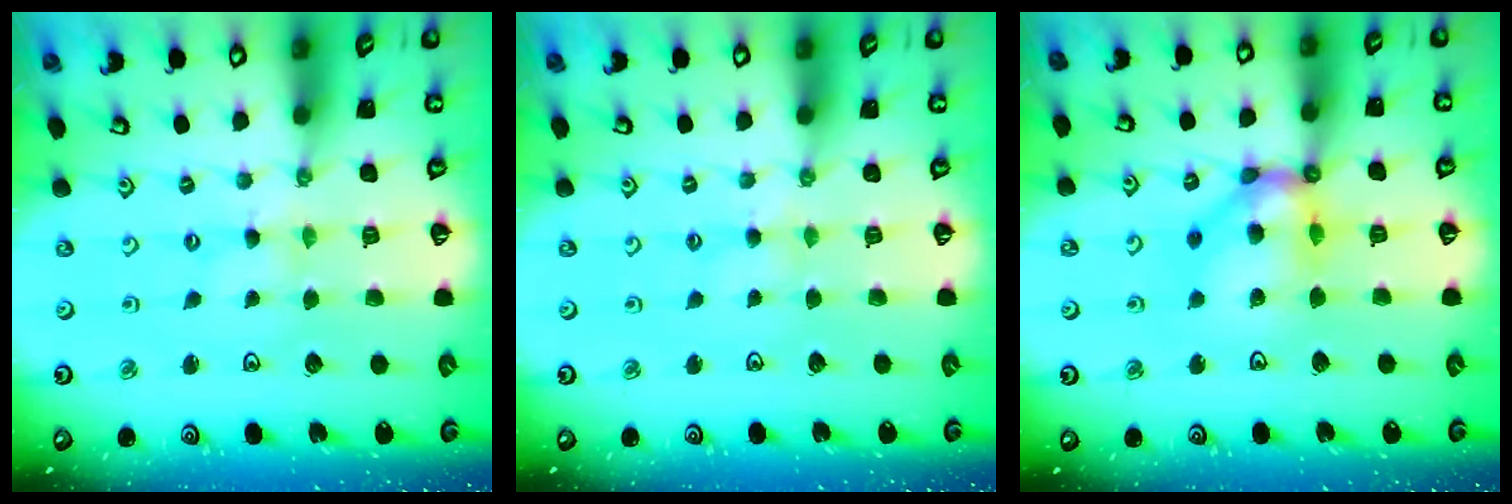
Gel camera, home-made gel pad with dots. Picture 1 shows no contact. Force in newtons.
{"total": 2.0, "press": 1.9, "slide": 0.3}
{"total": 13.3, "press": 13.2, "slide": 1.4}